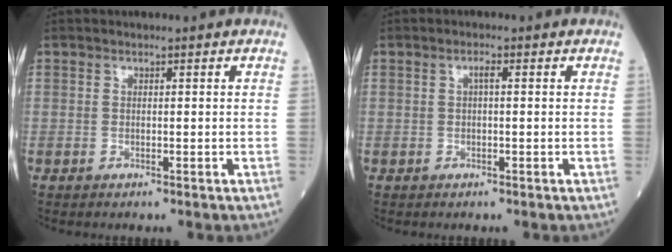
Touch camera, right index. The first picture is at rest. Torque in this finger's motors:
{"motor_torque": [0.04, -0.02, 0.00, 0.03]}